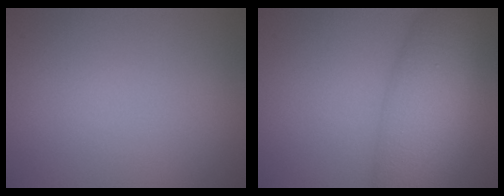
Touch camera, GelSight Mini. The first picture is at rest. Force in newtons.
{"total": 8.7, "press": 8.7, "slide": 0.2}